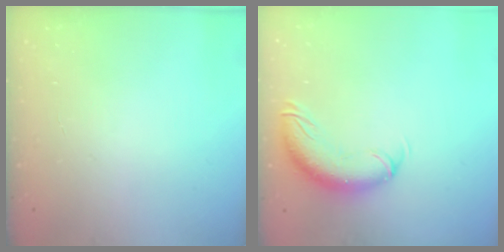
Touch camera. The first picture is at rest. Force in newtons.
{"total": 11.2, "press": 10.8, "slide": 2.9}